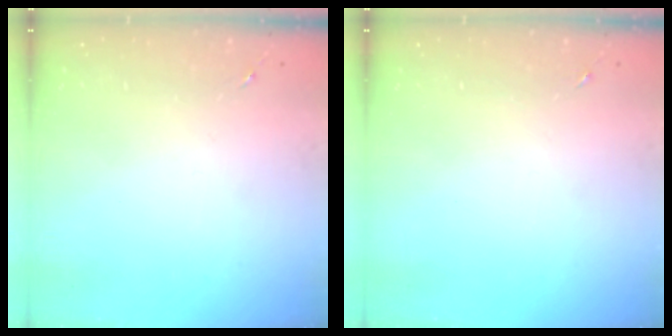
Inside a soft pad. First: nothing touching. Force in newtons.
{"total": 0.0}